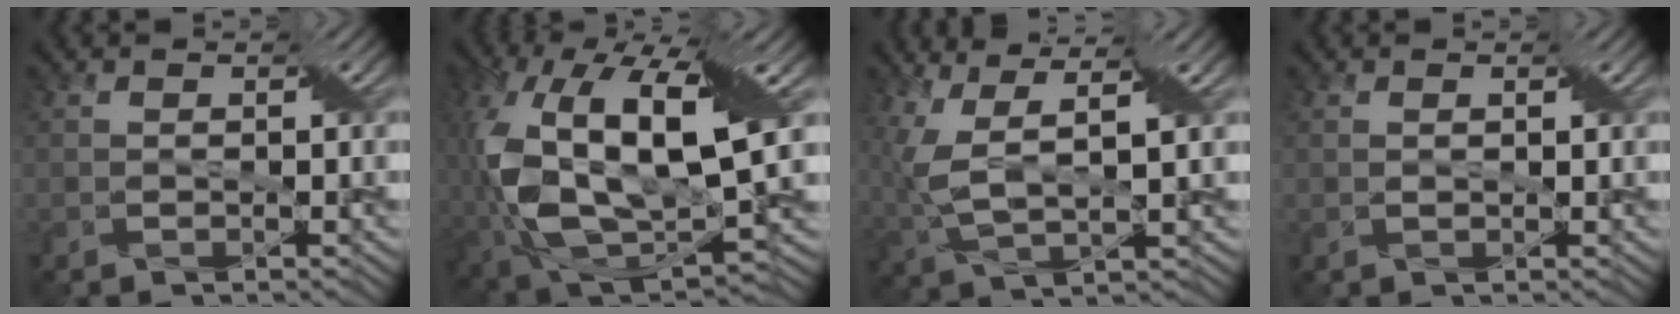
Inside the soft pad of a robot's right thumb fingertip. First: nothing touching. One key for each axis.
{"total": 16.9, "fx": 1.9, "fy": 8.6, "fz": 14.4, "tx": -0.316, "ty": -0.005, "tz": 0.028}
{"total": 8.0, "fx": 2.4, "fy": 2.9, "fz": 7.0, "tx": -0.184, "ty": 0.003, "tz": 0.048}
{"total": 0.6, "fx": 0.5, "fy": 0.1, "fz": 0.2, "tx": -0.007, "ty": 0.002, "tz": 0.007}